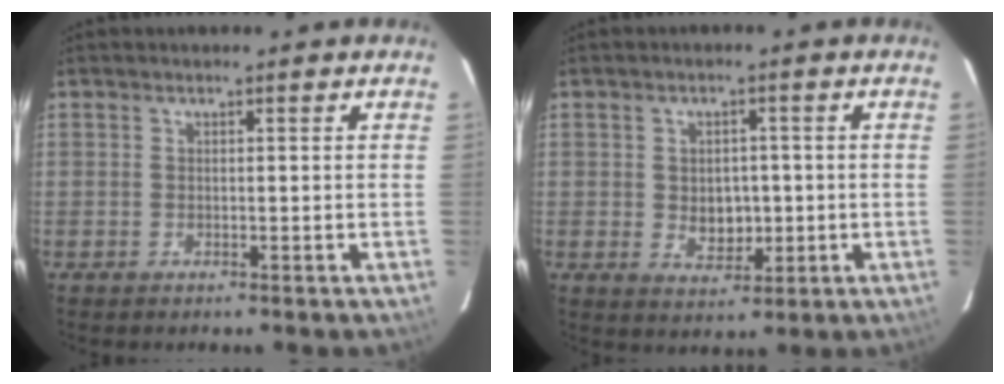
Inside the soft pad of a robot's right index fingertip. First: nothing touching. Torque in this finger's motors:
{"motor_torque": [0.02, -0.13, 0.03, 0.01]}